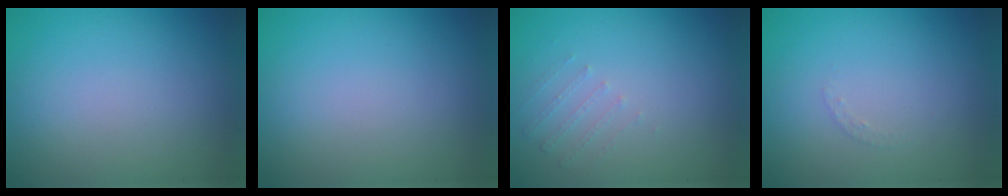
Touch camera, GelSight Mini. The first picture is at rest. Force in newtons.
{"total": 0.0}
{"total": 0.6, "press": 0.5, "slide": 0.4}
{"total": 0.7, "press": 0.7, "slide": 0.1}